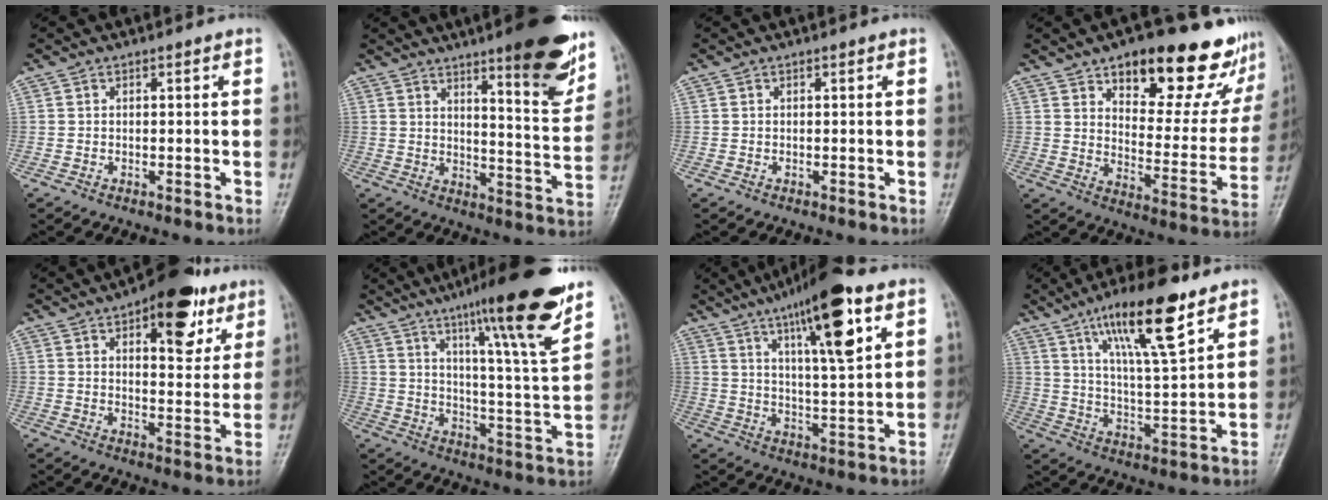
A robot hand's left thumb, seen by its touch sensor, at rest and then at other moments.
{"total": 15.2, "force": [9.6, 2.8, 11.5], "torque": [-0.127, -0.063, 0.139]}
{"total": 0.0}
{"total": 23.9, "force": [15.8, 9.9, 14.9], "torque": [-0.147, -0.074, 0.215]}
{"total": 14.8, "force": [7.9, 6.8, 10.5], "torque": [-0.093, -0.026, 0.106]}
{"total": 19.8, "force": [13.1, 1.4, 14.8], "torque": [-0.197, -0.065, 0.195]}
{"total": 16.6, "force": [8.4, 3.6, 13.9], "torque": [-0.212, -0.029, 0.137]}
{"total": 15.7, "force": [9.3, 3.6, 12.1], "torque": [-0.191, -0.043, 0.162]}